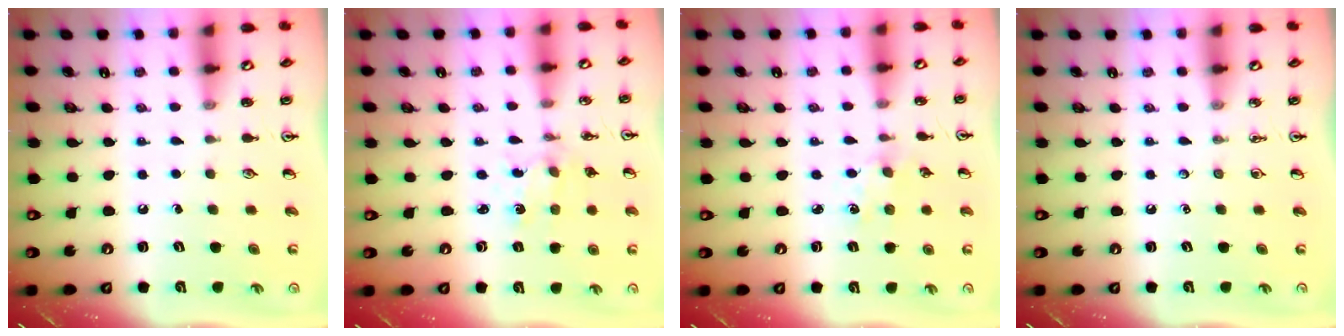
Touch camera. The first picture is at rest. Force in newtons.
{"total": 1.5, "press": 1.5, "slide": 0.3}
{"total": 2.9, "press": 2.9, "slide": 0.4}
{"total": 0.0}